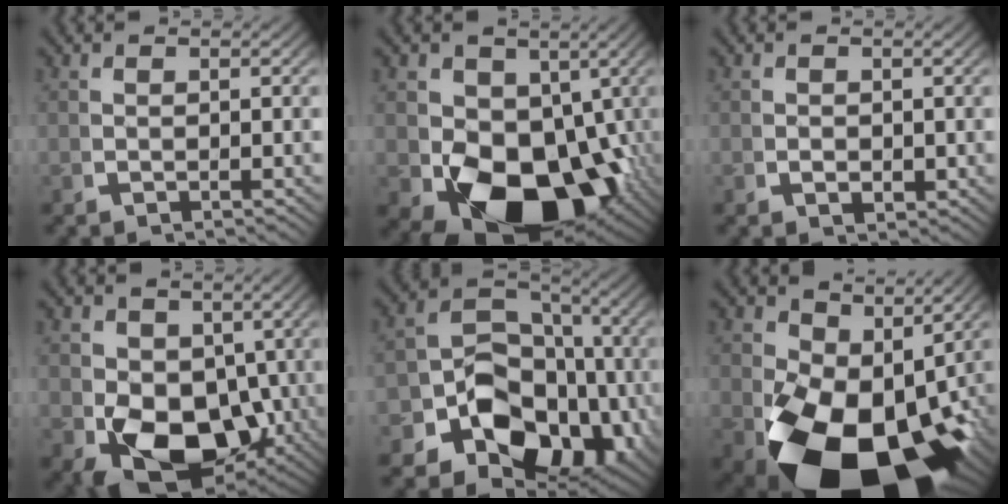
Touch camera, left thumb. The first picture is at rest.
{"total": 18.2, "force": [-3.8, 12.2, 12.9], "torque": [-0.237, -0.101, -0.014]}
{"total": 1.5, "force": [0.0, 1.3, 0.9], "torque": [-0.015, -0.009, 0.002]}
{"total": 13.8, "force": [-3.2, 9.5, 9.6], "torque": [-0.192, -0.091, -0.008]}
{"total": 15.6, "force": [-3.8, 10.9, 10.5], "torque": [-0.178, -0.052, -0.052]}
{"total": 21.9, "force": [-6.1, 12.7, 16.7], "torque": [-0.299, -0.098, -0.048]}